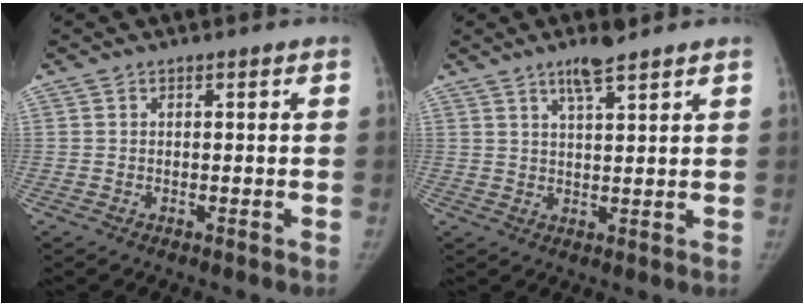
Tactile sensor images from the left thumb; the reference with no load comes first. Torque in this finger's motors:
{"motor_torque": [0.20, -0.34, 0.73, -0.82, 0.20]}